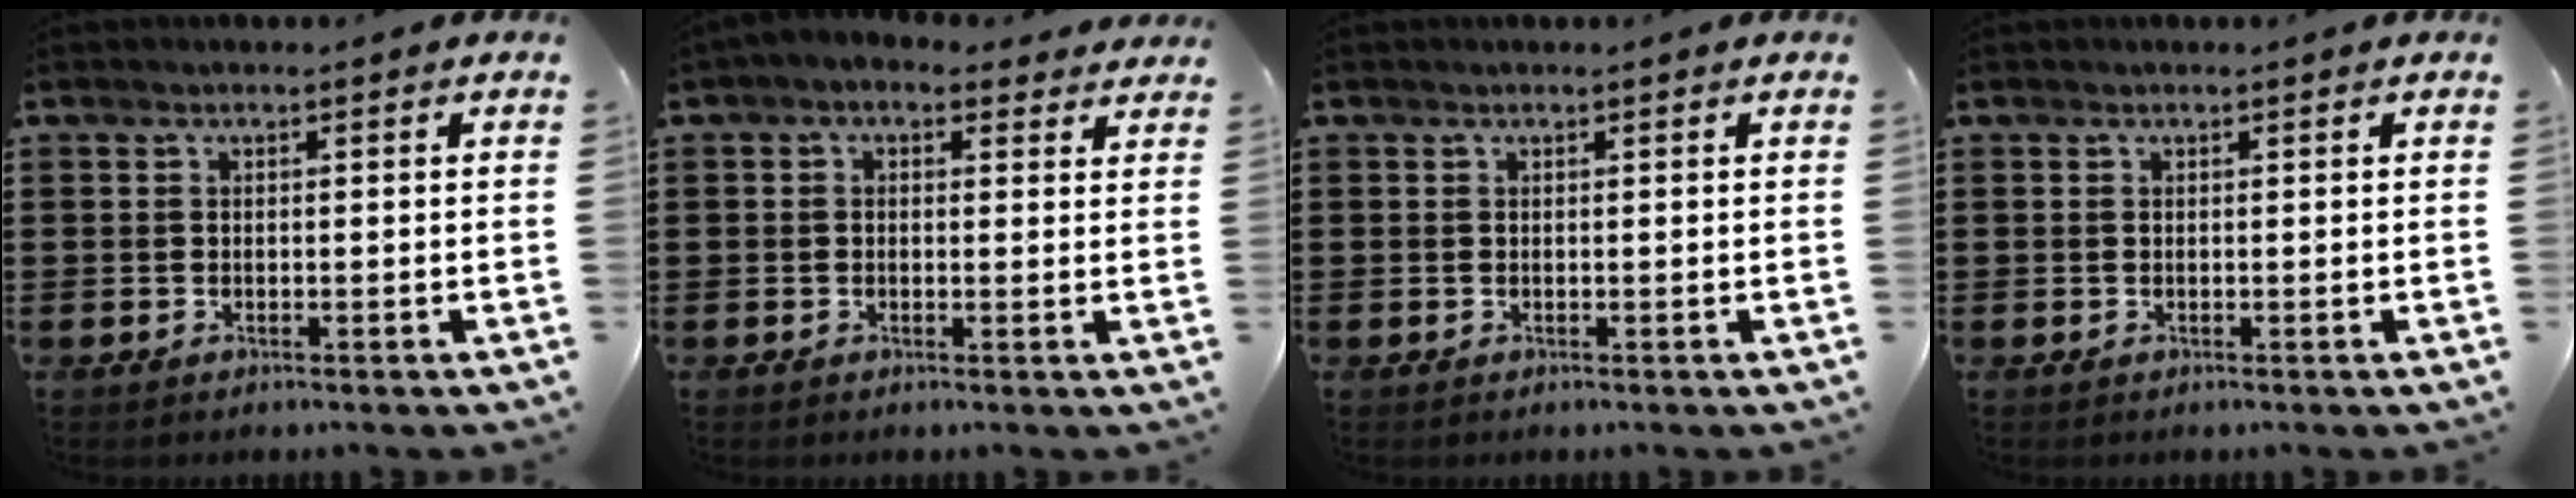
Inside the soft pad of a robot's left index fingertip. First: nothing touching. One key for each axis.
{"total": 2.1, "fx": 1.1, "fy": 1.3, "fz": 1.2, "tx": -0.028, "ty": 0.003, "tz": 0.019}
{"total": 0.0}
{"total": 0.0}